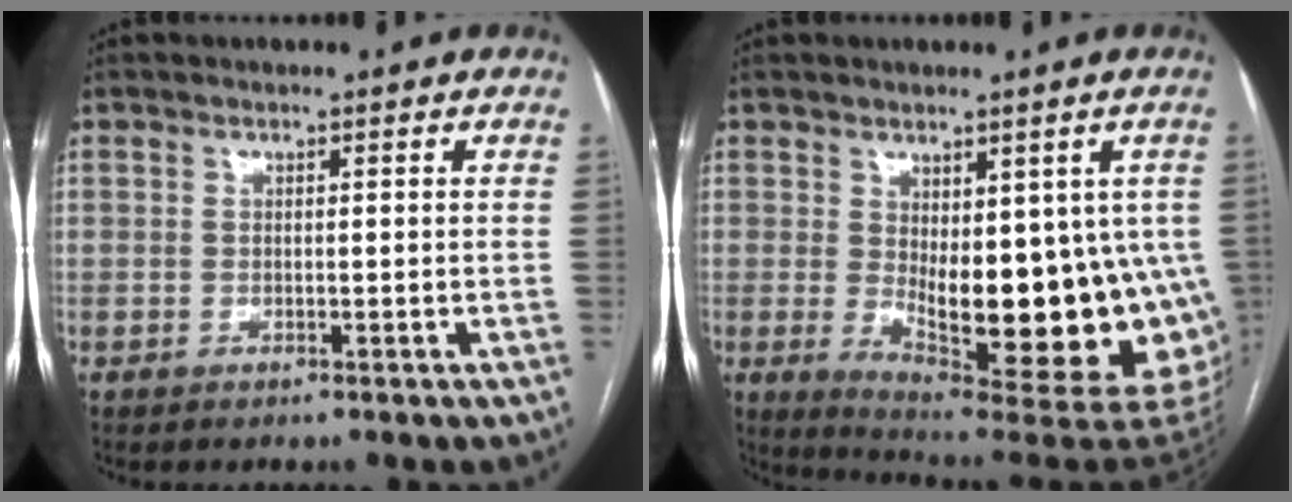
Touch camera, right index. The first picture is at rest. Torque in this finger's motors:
{"motor_torque": [1.92, -0.21, 0.94, 0.19]}